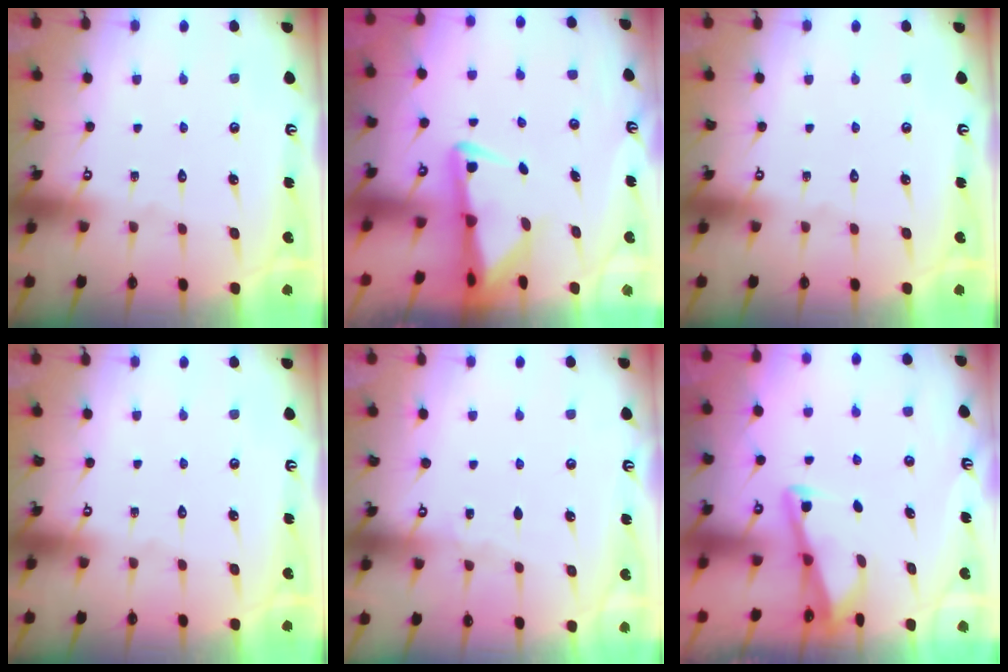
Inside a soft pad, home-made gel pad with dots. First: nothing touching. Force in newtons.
{"total": 3.9, "press": 3.8, "slide": 1.0}
{"total": 0.0}
{"total": 0.0}
{"total": 2.5, "press": 2.5, "slide": 0.4}
{"total": 2.9, "press": 2.9, "slide": 0.3}